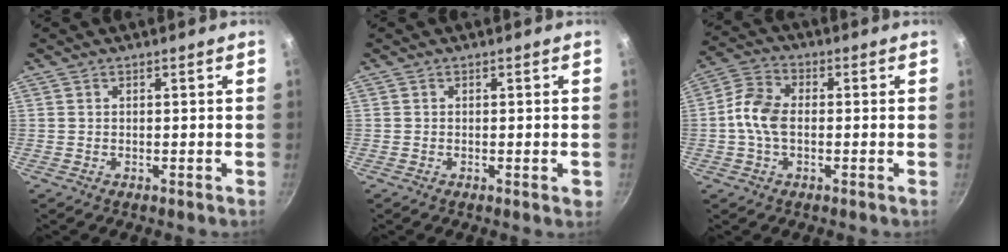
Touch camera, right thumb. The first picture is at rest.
{"total": 1.4, "force": [-0.4, 0.3, 1.3], "torque": [-0.018, -0.001, -0.006]}
{"total": 7.7, "force": [-0.7, 4.9, 5.9], "torque": [-0.115, 0.026, -0.026]}